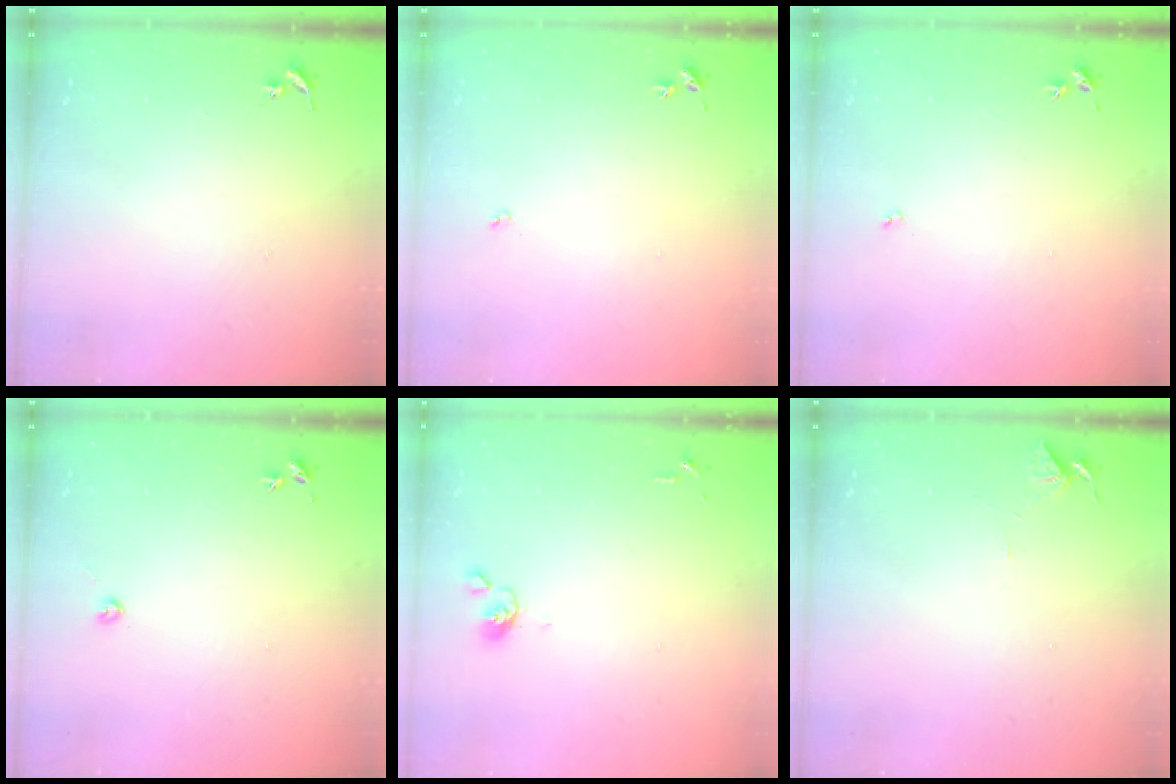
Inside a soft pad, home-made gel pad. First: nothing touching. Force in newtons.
{"total": 3.0, "press": 3.0, "slide": 0.4}
{"total": 3.0, "press": 3.0, "slide": 0.4}
{"total": 2.2, "press": 2.2, "slide": 0.3}
{"total": 3.8, "press": 3.7, "slide": 0.8}
{"total": 6.0, "press": 5.9, "slide": 0.6}